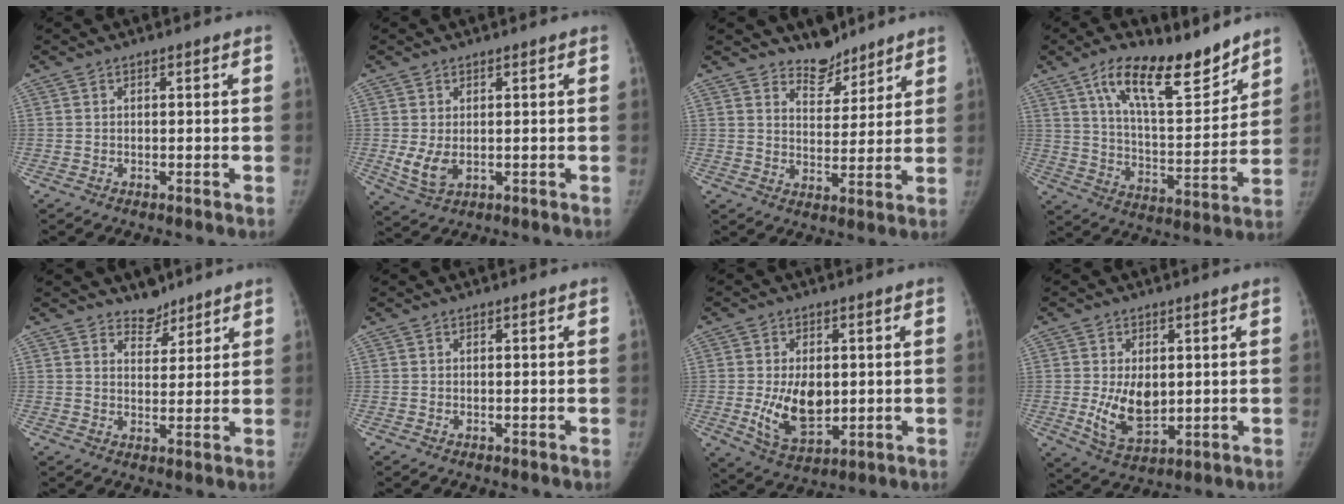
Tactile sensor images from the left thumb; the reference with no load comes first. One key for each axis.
{"total": 4.6, "fx": -0.2, "fy": 2.9, "fz": 3.6, "tx": -0.070, "ty": -0.011, "tz": 0.009}
{"total": 6.3, "fx": 5.5, "fy": 3.1, "fz": 0.8, "tx": 0.021, "ty": -0.047, "tz": 0.097}
{"total": 17.4, "fx": 12.0, "fy": 6.1, "fz": 10.9, "tx": -0.143, "ty": -0.076, "tz": 0.208}
{"total": 4.1, "fx": 3.5, "fy": 2.2, "fz": 0.4, "tx": 0.023, "ty": -0.027, "tz": 0.056}
{"total": 0.0}
{"total": 10.7, "fx": -0.3, "fy": 6.6, "fz": 8.4, "tx": -0.124, "ty": -0.015, "tz": 0.009}
{"total": 9.1, "fx": 0.2, "fy": 5.6, "fz": 7.1, "tx": -0.106, "ty": -0.017, "tz": 0.018}